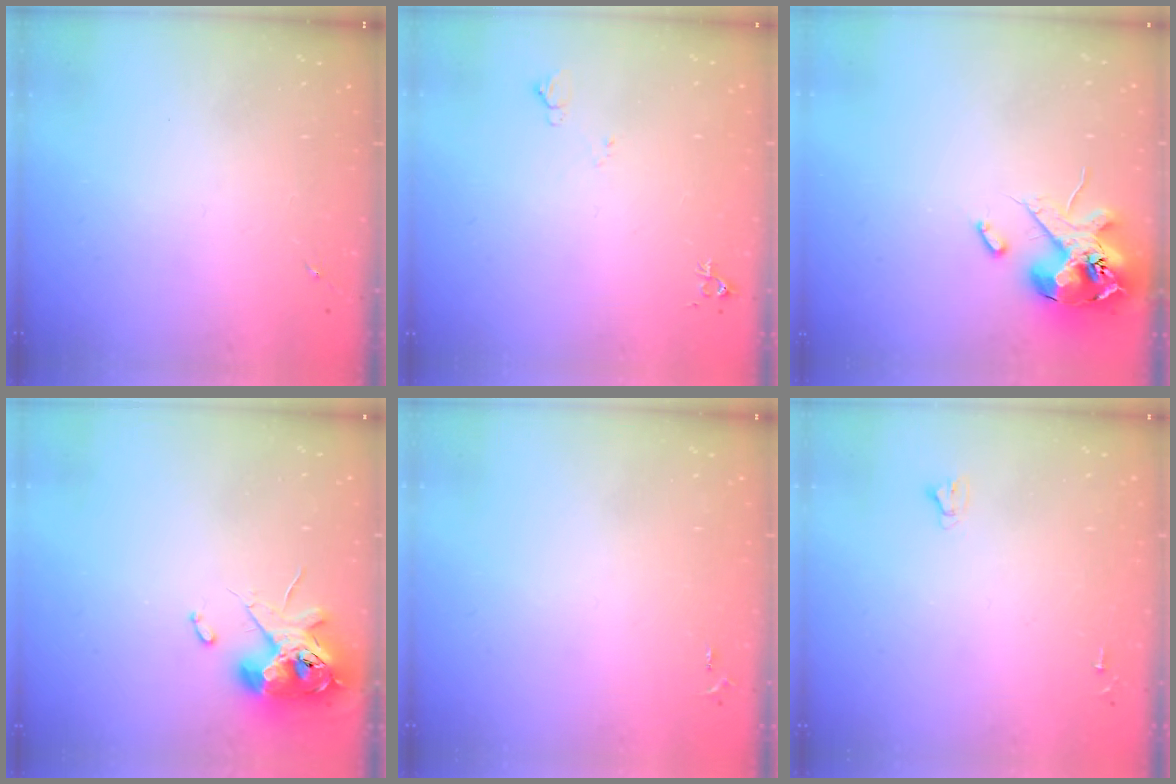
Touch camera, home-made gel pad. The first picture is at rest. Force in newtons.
{"total": 5.2, "press": 5.1, "slide": 1.1}
{"total": 14.7, "press": 14.5, "slide": 2.1}
{"total": 12.2, "press": 12.0, "slide": 2.0}
{"total": 2.6, "press": 2.6, "slide": 0.3}
{"total": 2.0, "press": 2.0, "slide": 0.2}